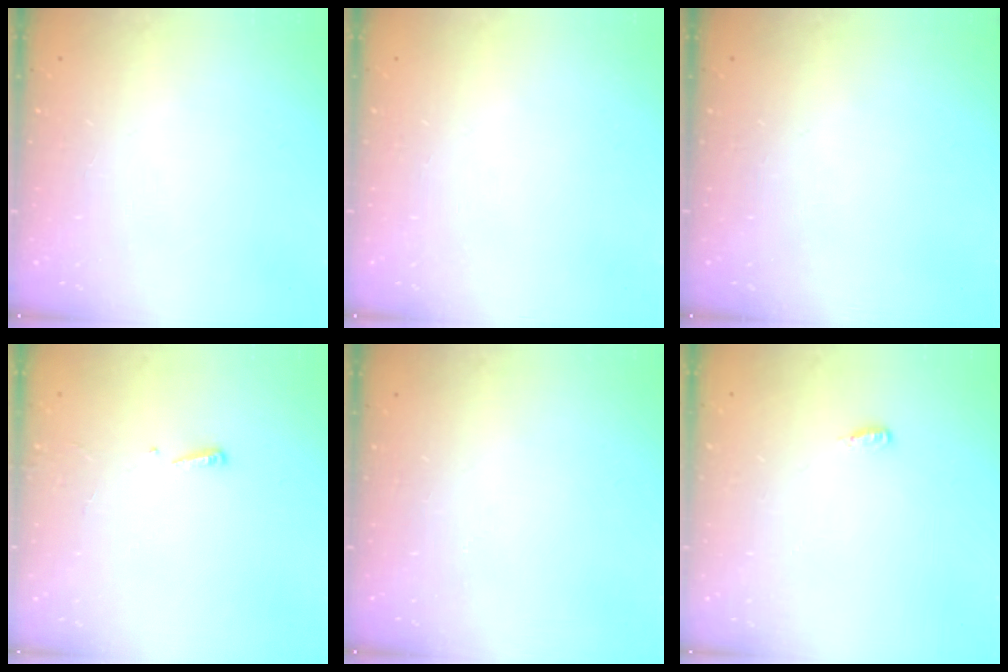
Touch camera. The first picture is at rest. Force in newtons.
{"total": 0.0}
{"total": 0.0}
{"total": 2.4, "press": 2.4, "slide": 0.2}
{"total": 0.0}
{"total": 7.1, "press": 3.0, "slide": 6.4}